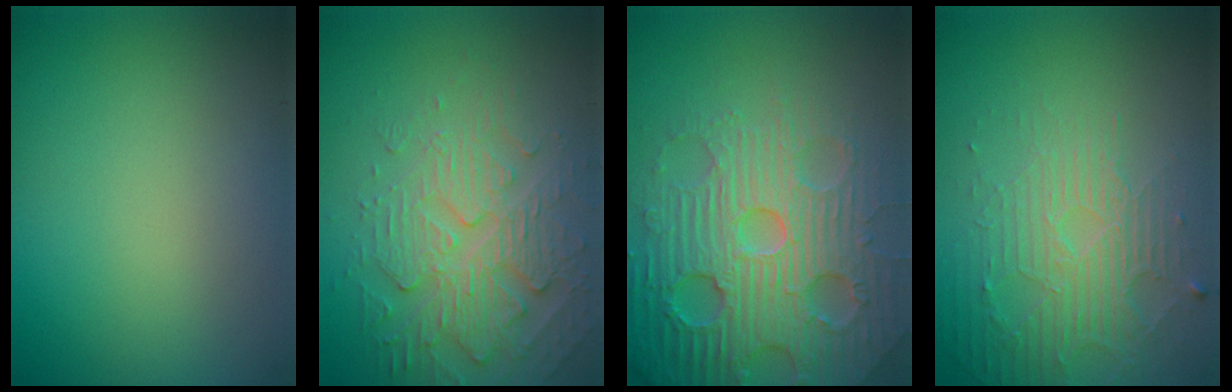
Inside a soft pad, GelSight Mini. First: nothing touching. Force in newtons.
{"total": 4.8, "press": 4.2, "slide": 2.4}
{"total": 7.8, "press": 7.7, "slide": 1.7}
{"total": 4.7, "press": 3.3, "slide": 3.3}